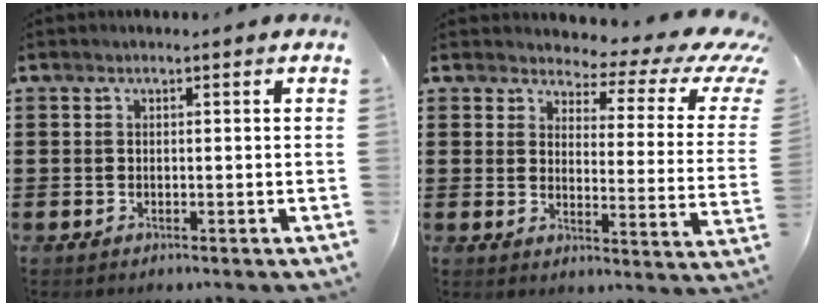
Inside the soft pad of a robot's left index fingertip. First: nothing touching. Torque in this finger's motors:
{"motor_torque": [0.51, 0.41, 0.34, -0.01]}